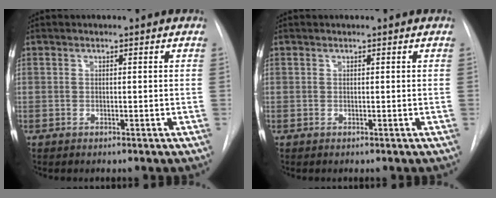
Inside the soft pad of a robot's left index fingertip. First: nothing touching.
{"total": 0.0}